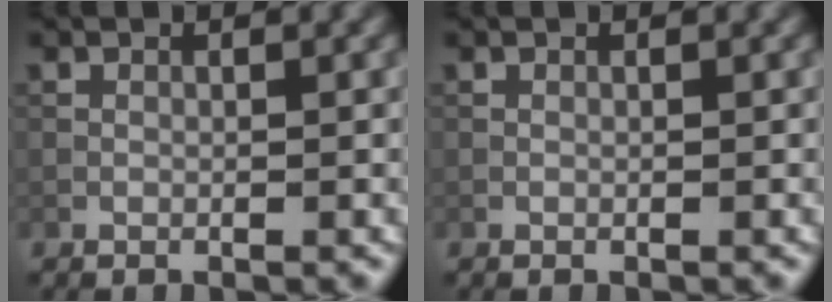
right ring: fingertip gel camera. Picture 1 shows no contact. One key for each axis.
{"total": 0.0}